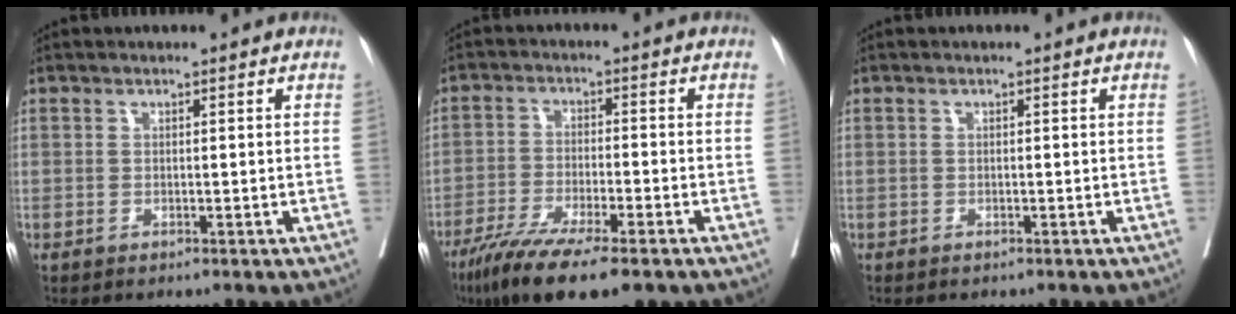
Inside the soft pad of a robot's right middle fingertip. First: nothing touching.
{"total": 13.0, "force": [-9.2, 2.0, 9.0], "torque": [-0.151, -0.031, -0.150]}
{"total": 0.9, "force": [-0.8, 0.2, 0.3], "torque": [-0.009, -0.002, -0.013]}